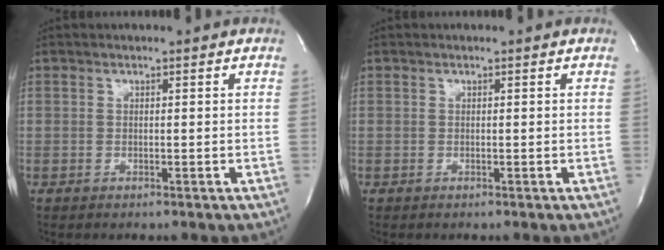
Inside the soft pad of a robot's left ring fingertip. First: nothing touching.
{"total": 0.0}